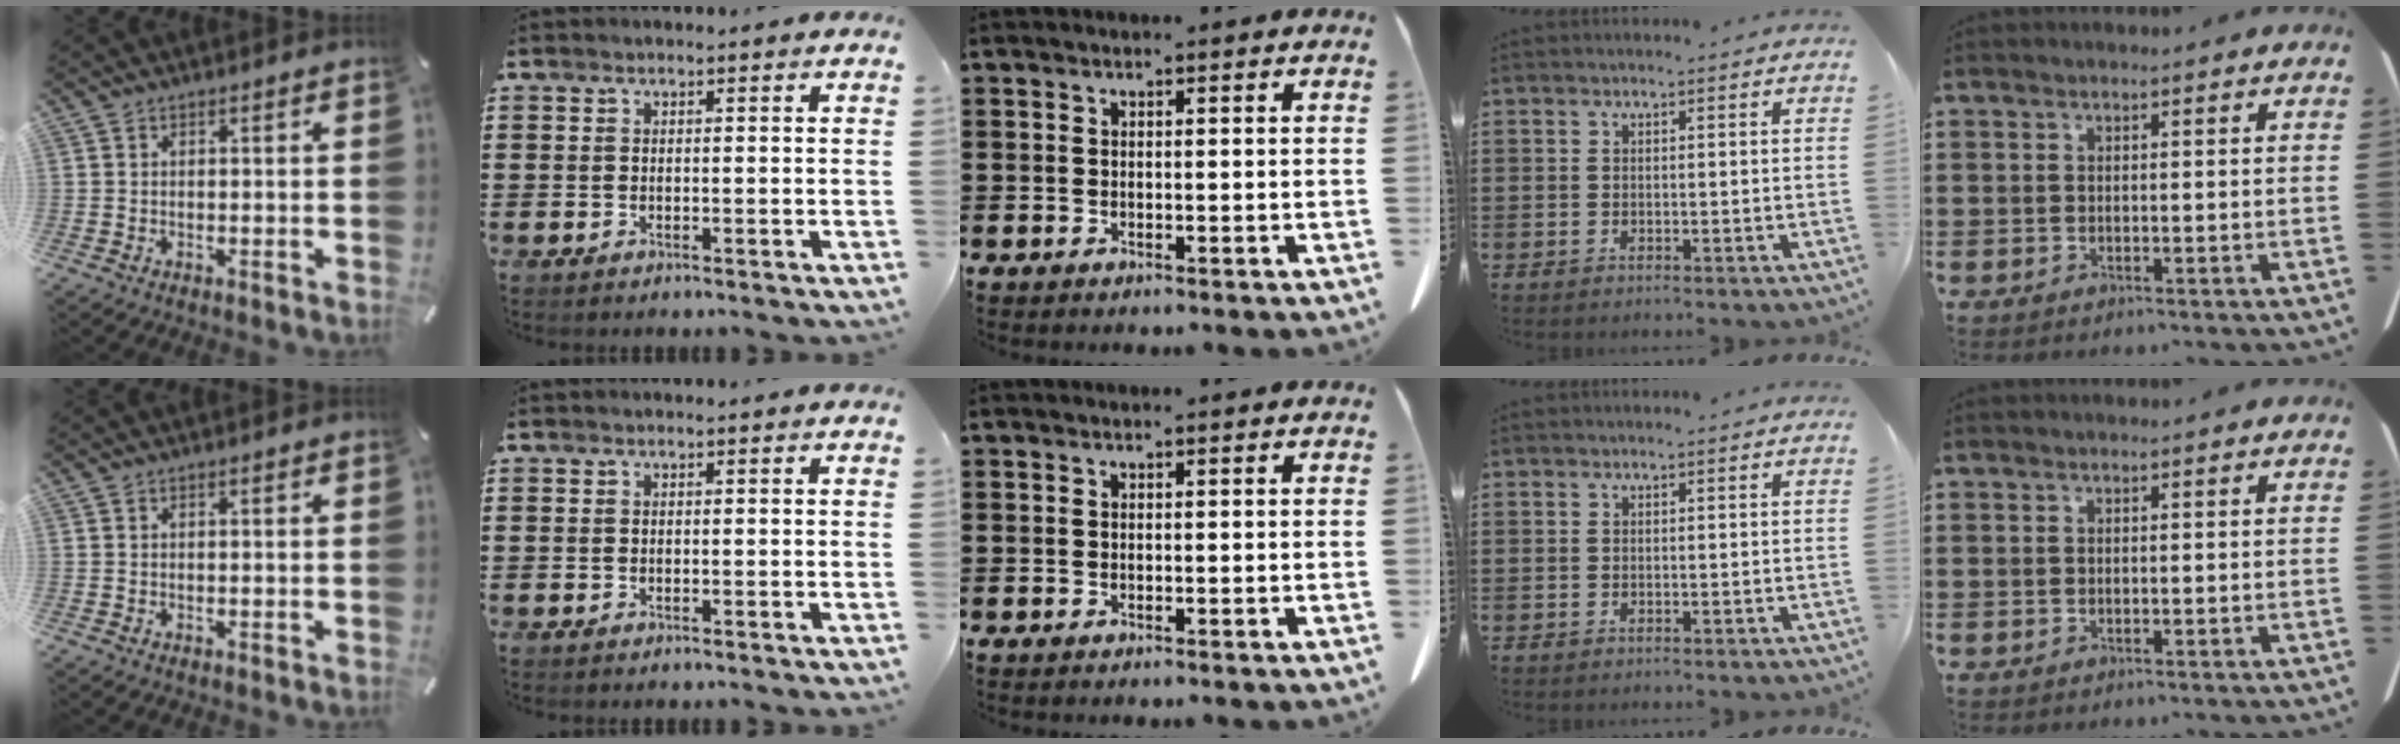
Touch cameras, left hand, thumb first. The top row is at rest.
{}